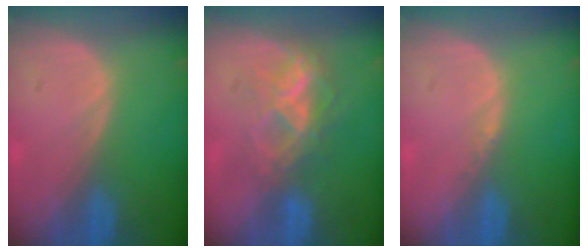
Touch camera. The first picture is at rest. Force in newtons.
{"total": 7.1, "press": 6.2, "slide": 3.6}
{"total": 0.6, "press": 0.5, "slide": 0.4}